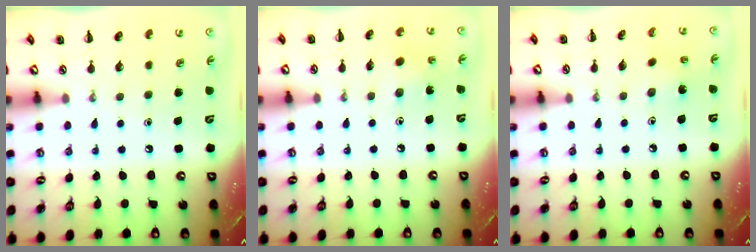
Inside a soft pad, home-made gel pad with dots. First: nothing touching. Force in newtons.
{"total": 2.1, "press": 2.1, "slide": 0.5}
{"total": 1.1, "press": 1.0, "slide": 0.5}